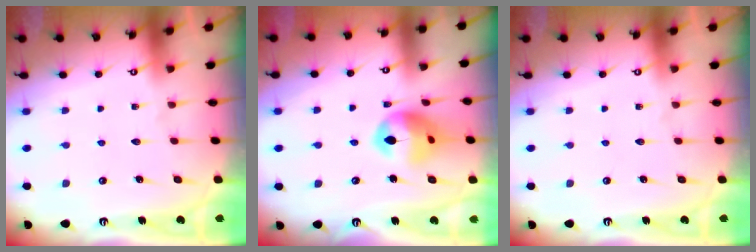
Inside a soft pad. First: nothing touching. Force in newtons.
{"total": 12.4, "press": 12.4, "slide": 1.2}
{"total": 0.0}